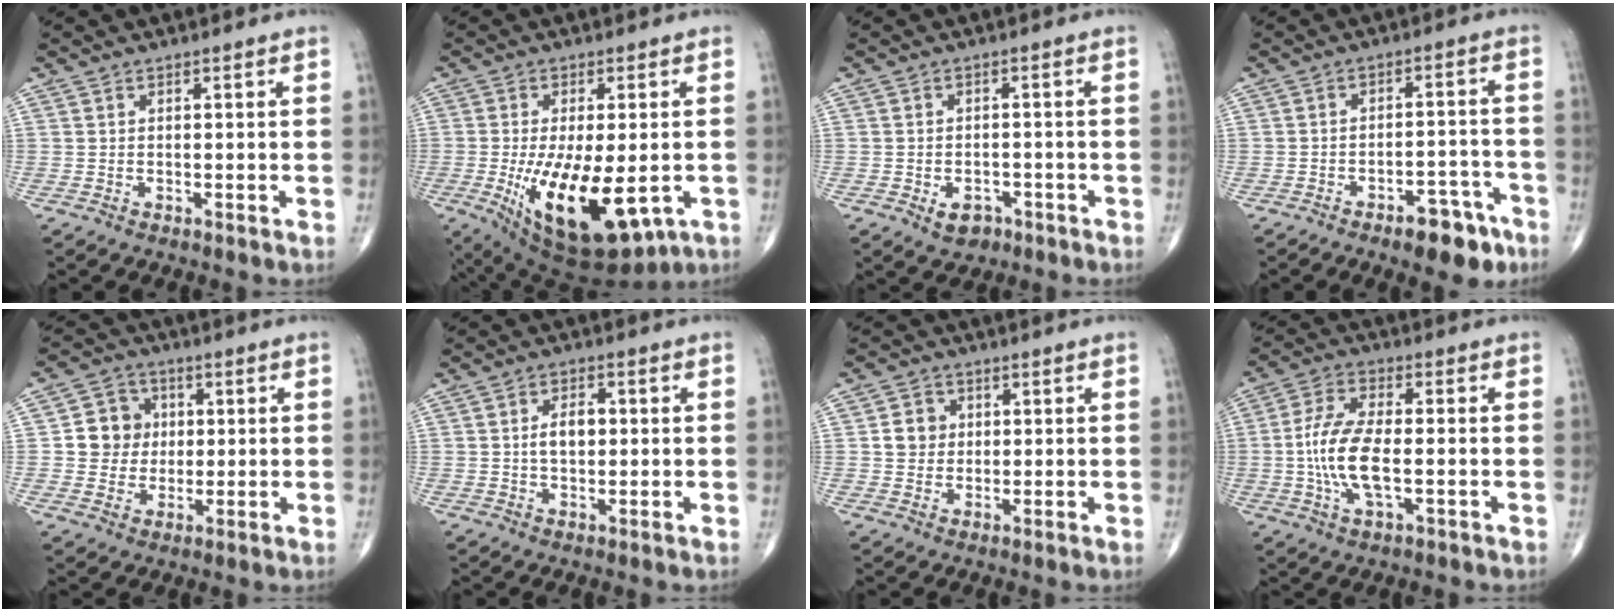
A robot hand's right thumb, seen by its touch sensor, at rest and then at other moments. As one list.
[{"total": 18.5, "force": [-4.9, 8.1, 15.9], "torque": [-0.271, -0.021, -0.053]}, {"total": 4.1, "force": [-2.0, 2.9, 2.1], "torque": [-0.021, 0.010, -0.023]}, {"total": 8.7, "force": [-5.5, 3.8, 5.4], "torque": [-0.052, 0.041, -0.075]}, {"total": 8.1, "force": [0.7, 7.5, 2.9], "torque": [-0.010, 0.006, 0.005]}, {"total": 4.9, "force": [0.2, 3.0, 3.9], "torque": [-0.064, 0.008, 0.002]}, {"total": 4.6, "force": [0.6, 4.2, 1.8], "torque": [-0.008, 0.002, 0.007]}, {"total": 11.4, "force": [-1.6, 4.8, 10.2], "torque": [-0.216, 0.012, -0.032]}]